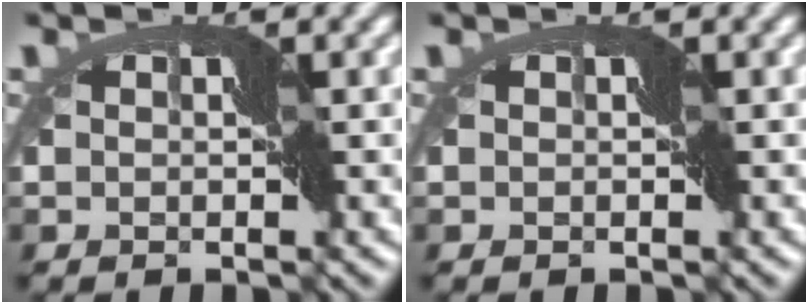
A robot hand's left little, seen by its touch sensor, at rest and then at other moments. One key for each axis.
{"total": 0.0}